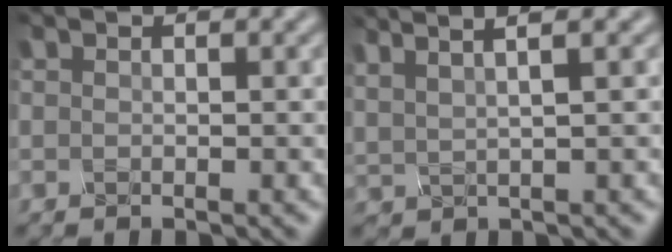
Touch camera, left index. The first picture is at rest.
{"total": 6.1, "force": [4.0, 2.0, 4.1], "torque": [-0.052, 0.035, 0.034]}